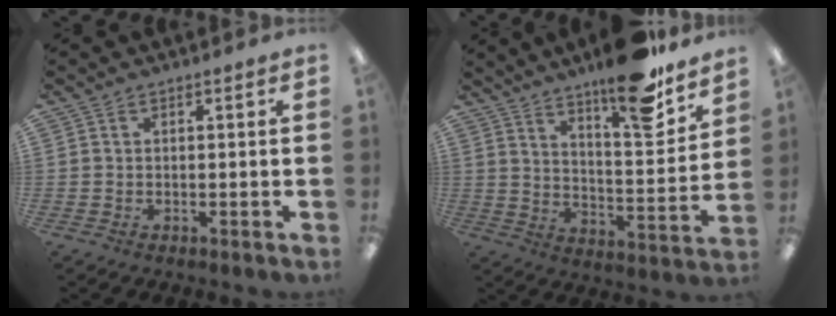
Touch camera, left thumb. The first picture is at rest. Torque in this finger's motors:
{"motor_torque": [2.35, 0.75, 1.56, -1.21, 0.46]}